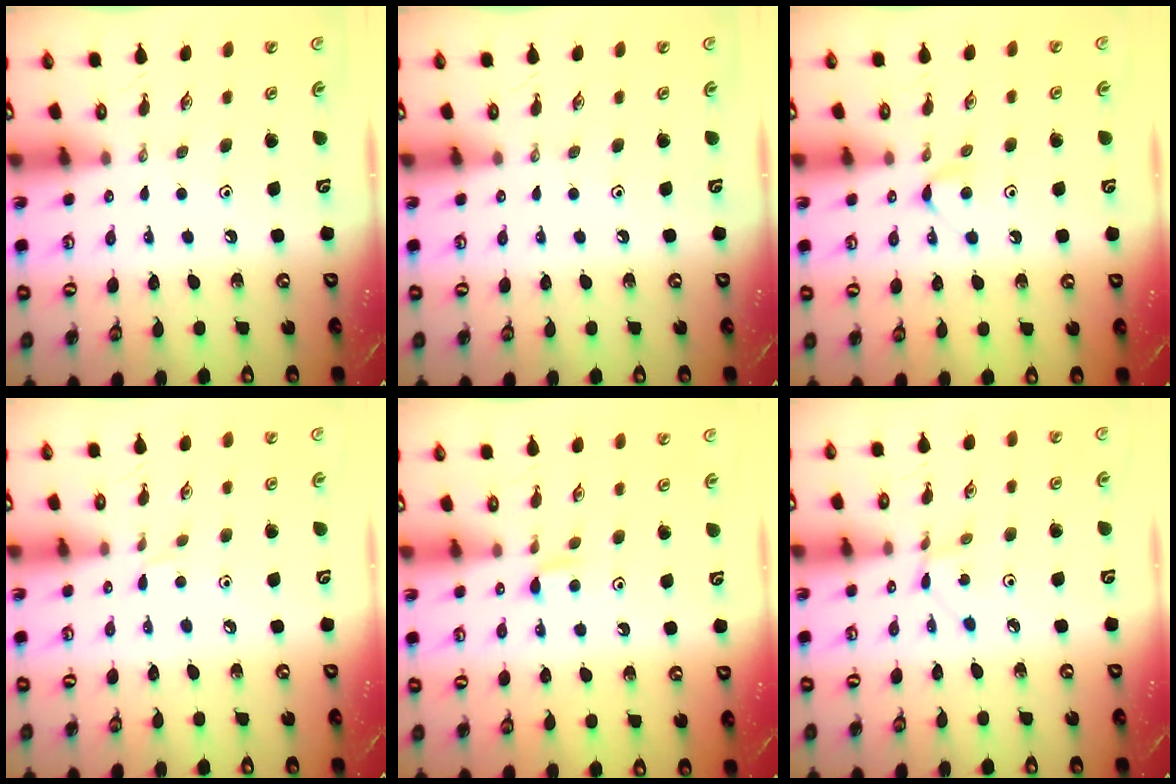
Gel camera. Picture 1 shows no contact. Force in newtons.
{"total": 0.0}
{"total": 4.6, "press": 4.5, "slide": 0.5}
{"total": 3.2, "press": 3.2, "slide": 0.5}
{"total": 3.3, "press": 3.3, "slide": 0.4}
{"total": 0.9, "press": 0.9, "slide": 0.1}